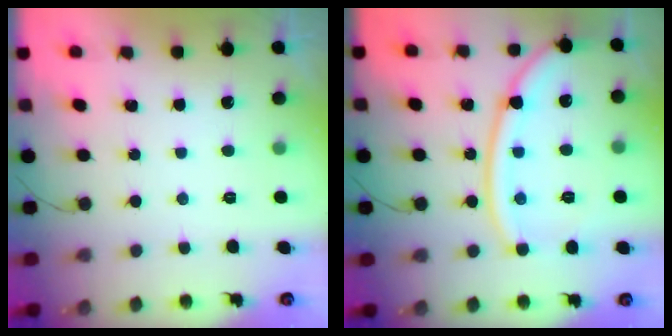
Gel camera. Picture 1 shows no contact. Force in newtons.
{"total": 15.3, "press": 15.2, "slide": 1.5}